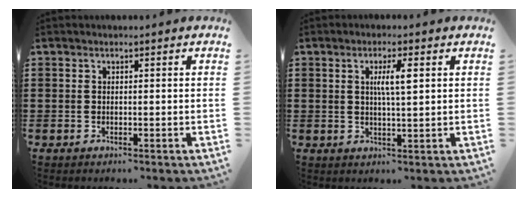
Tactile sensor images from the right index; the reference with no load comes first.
{"total": 4.0, "force": [1.0, 0.6, 3.8], "torque": [-0.077, 0.007, 0.013]}